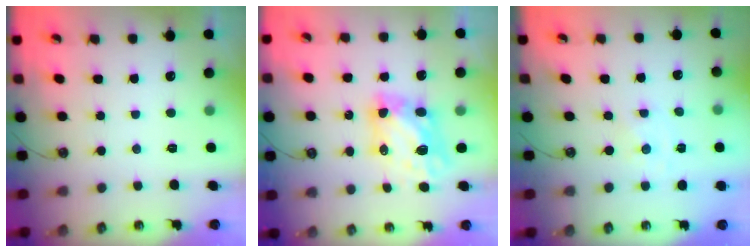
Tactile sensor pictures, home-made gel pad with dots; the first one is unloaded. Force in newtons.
{"total": 6.5, "press": 6.5, "slide": 0.6}
{"total": 0.0}